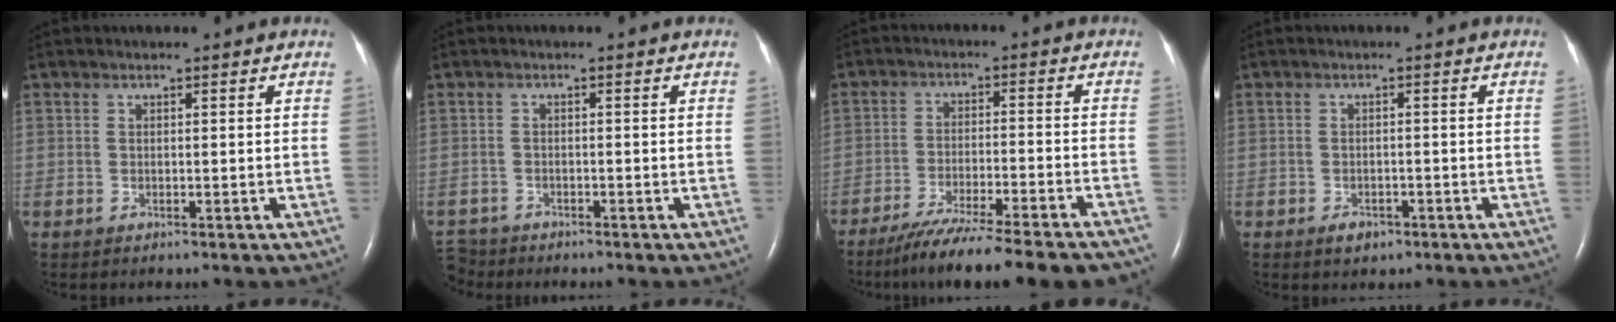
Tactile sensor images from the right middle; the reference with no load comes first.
{"total": 3.4, "force": [-3.2, 1.1, -0.3], "torque": [0.002, -0.010, -0.059]}
{"total": 18.2, "force": [-15.9, 1.1, 8.9], "torque": [-0.105, -0.036, -0.229]}
{"total": 2.3, "force": [-1.4, 1.4, 1.1], "torque": [-0.022, 0.001, -0.014]}